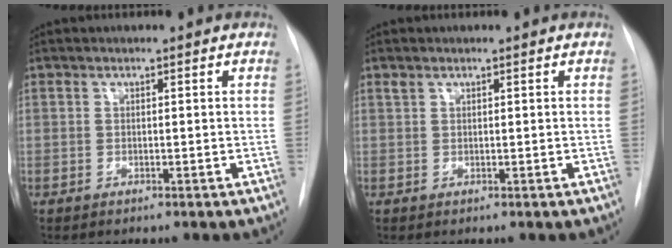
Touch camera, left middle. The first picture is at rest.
{"total": 0.8, "force": [0.7, 0.4, 0.3], "torque": [-0.009, 0.011, 0.014]}